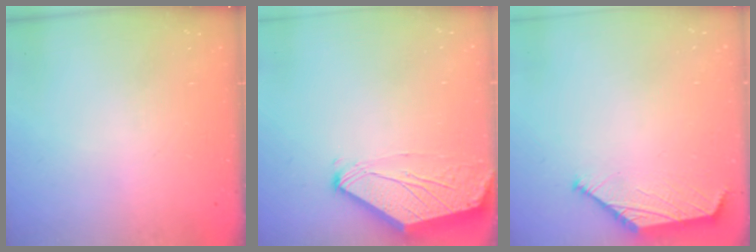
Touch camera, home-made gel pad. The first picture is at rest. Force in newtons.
{"total": 0.0}
{"total": 0.0}